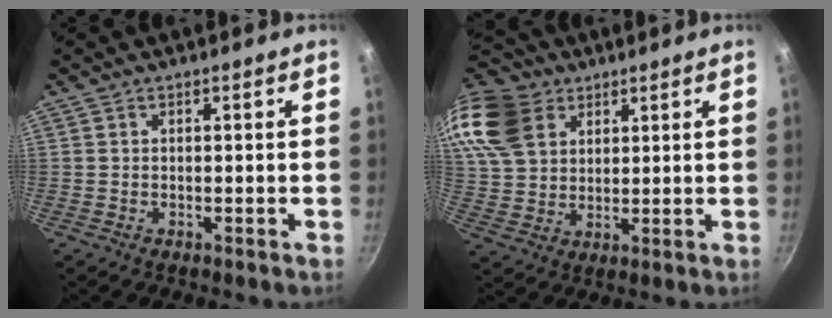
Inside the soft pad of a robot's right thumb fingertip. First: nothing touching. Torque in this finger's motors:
{"motor_torque": [0.45, 0.59, 1.36, -0.03, 0.17]}